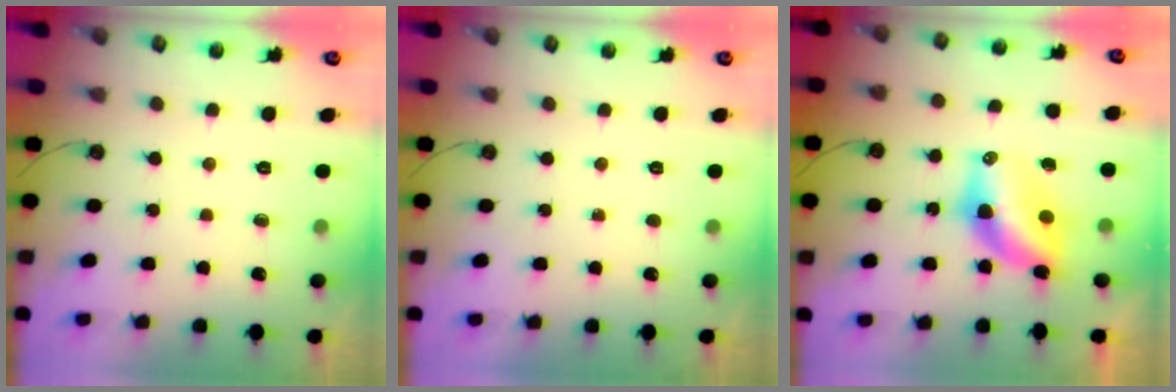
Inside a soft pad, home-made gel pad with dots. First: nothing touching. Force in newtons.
{"total": 0.0}
{"total": 10.4, "press": 9.4, "slide": 4.5}